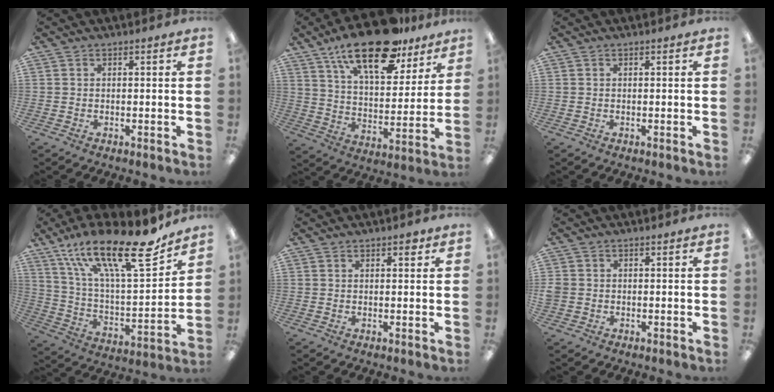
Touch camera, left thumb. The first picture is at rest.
{"total": 20.5, "force": [14.3, 8.4, 12.1], "torque": [-0.199, -0.073, 0.243]}
{"total": 0.0}
{"total": 25.3, "force": [17.4, 6.7, 17.0], "torque": [-0.279, -0.103, 0.290]}
{"total": 1.8, "force": [1.2, 0.8, 1.1], "torque": [-0.006, -0.005, 0.018]}
{"total": 1.9, "force": [-0.2, 1.8, 0.5], "torque": [-0.008, 0.004, -0.005]}